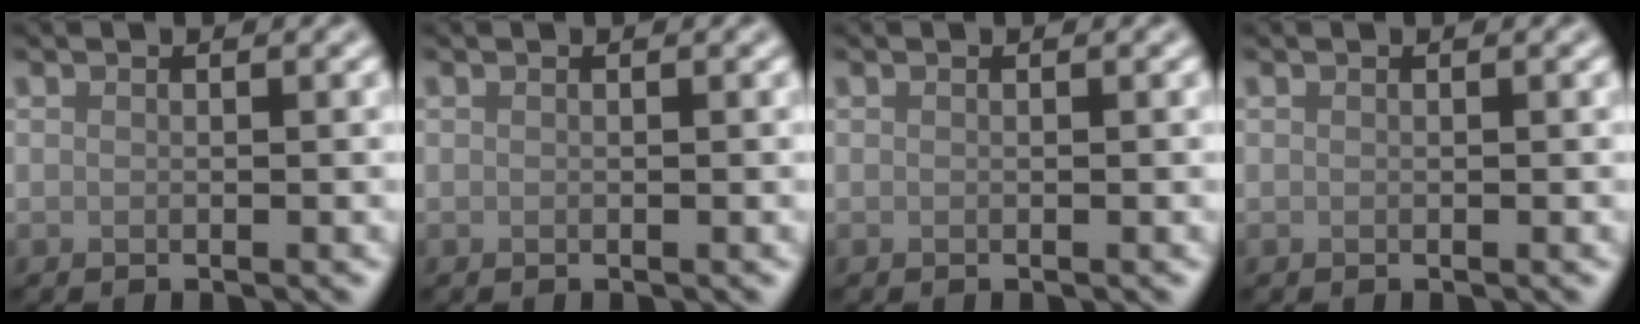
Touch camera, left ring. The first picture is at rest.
{"total": 0.0}
{"total": 0.0}
{"total": 0.0}